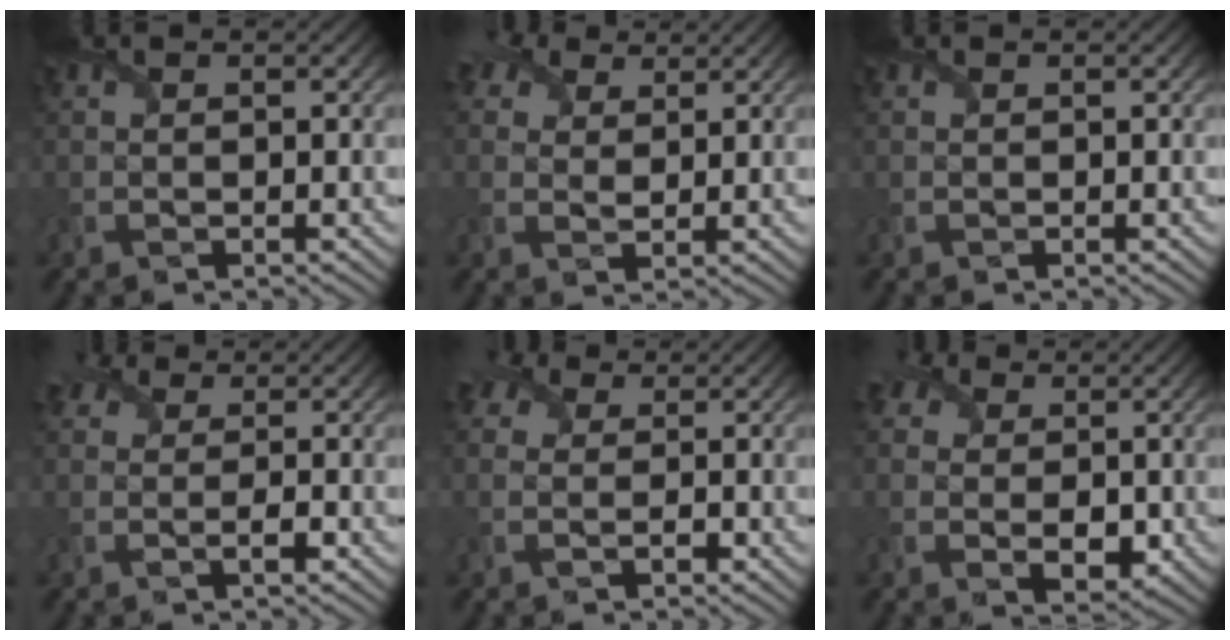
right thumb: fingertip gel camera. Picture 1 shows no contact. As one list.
[{"total": 5.1, "force": [3.3, 3.0, 2.4], "torque": [-0.057, 0.012, 0.052]}, {"total": 0.0}, {"total": 3.3, "force": [0.1, 2.3, 2.4], "torque": [-0.038, 0.002, -0.008]}, {"total": 5.3, "force": [0.2, 4.1, 3.3], "torque": [-0.070, 0.008, -0.009]}, {"total": 7.4, "force": [0.7, 5.7, 4.6], "torque": [-0.100, -0.009, 0.014]}]